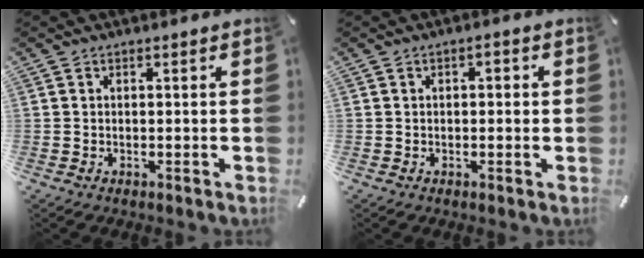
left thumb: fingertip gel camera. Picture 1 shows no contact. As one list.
[{"total": 1.9, "force": [-0.2, 1.2, 1.4], "torque": [-0.029, 0.009, -0.008]}]